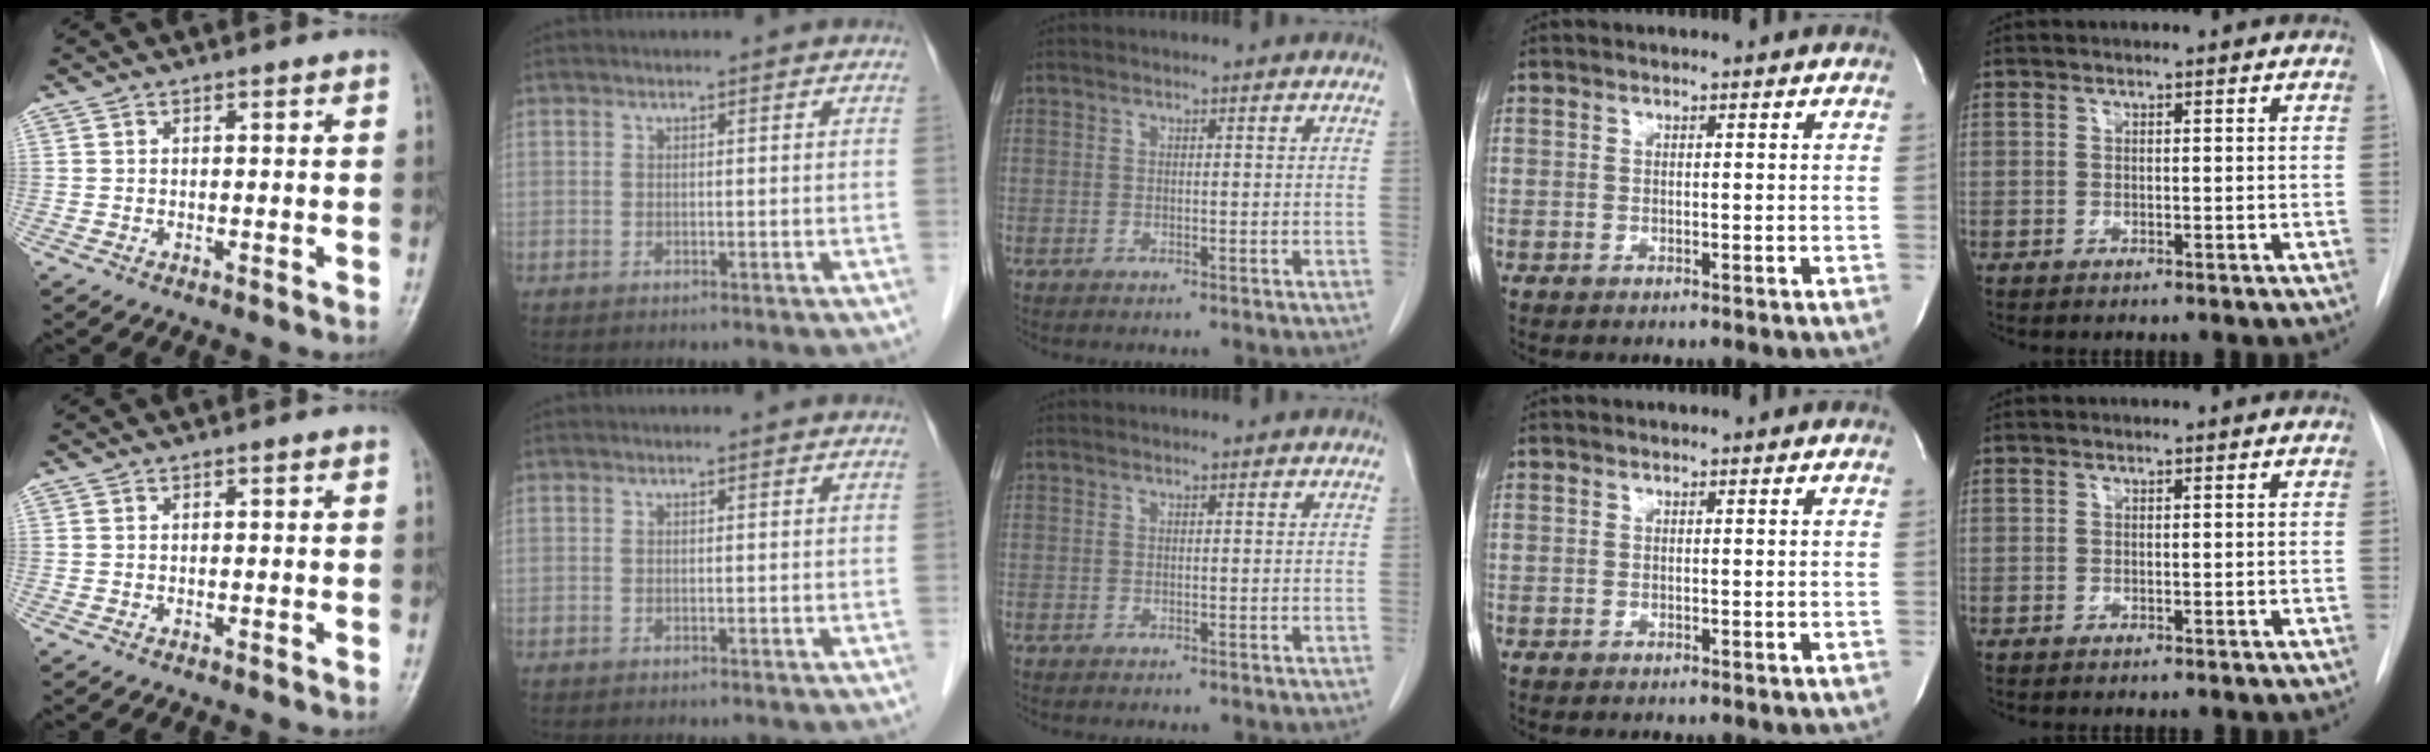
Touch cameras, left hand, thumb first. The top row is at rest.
{}